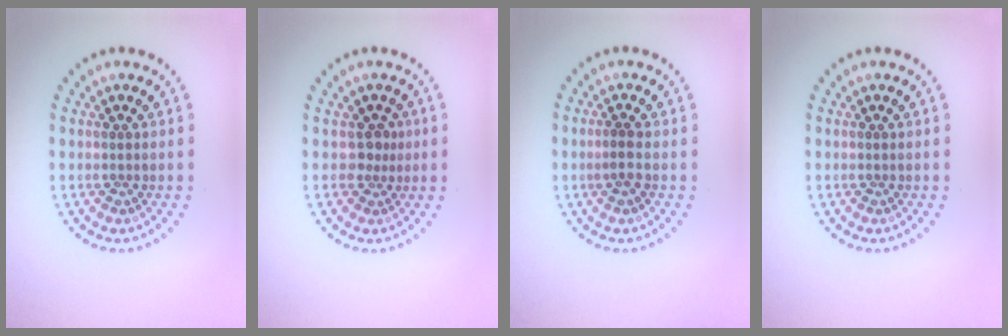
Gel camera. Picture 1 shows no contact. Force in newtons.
{"total": 1.3, "press": 1.0, "slide": 0.9}
{"total": 1.1, "press": 1.0, "slide": 0.5}
{"total": 0.0}